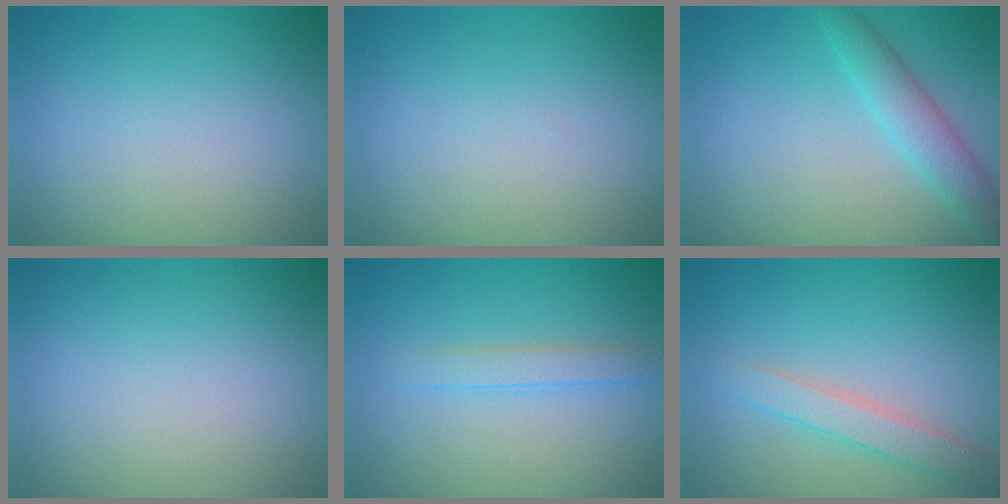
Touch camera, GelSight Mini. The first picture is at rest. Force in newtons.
{"total": 0.0}
{"total": 3.0, "press": 3.0, "slide": 0.1}
{"total": 0.0}
{"total": 1.8, "press": 1.8, "slide": 0.0}
{"total": 2.3, "press": 2.3, "slide": 0.1}